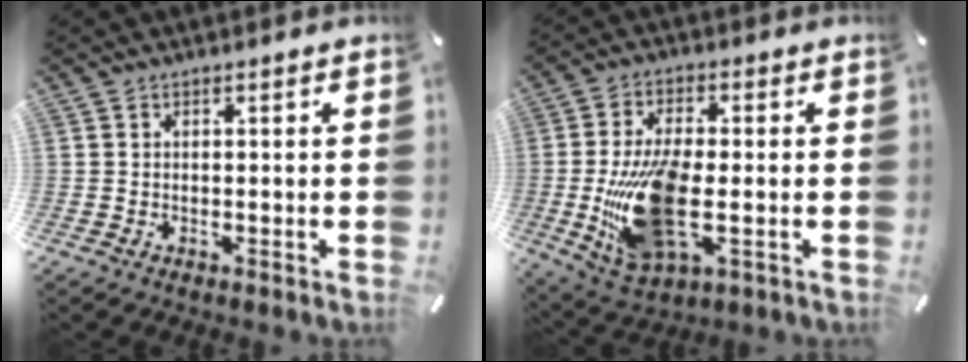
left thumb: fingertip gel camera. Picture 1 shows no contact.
{"total": 17.1, "force": [-2.0, 8.3, 14.8], "torque": [-0.299, -0.015, -0.025]}